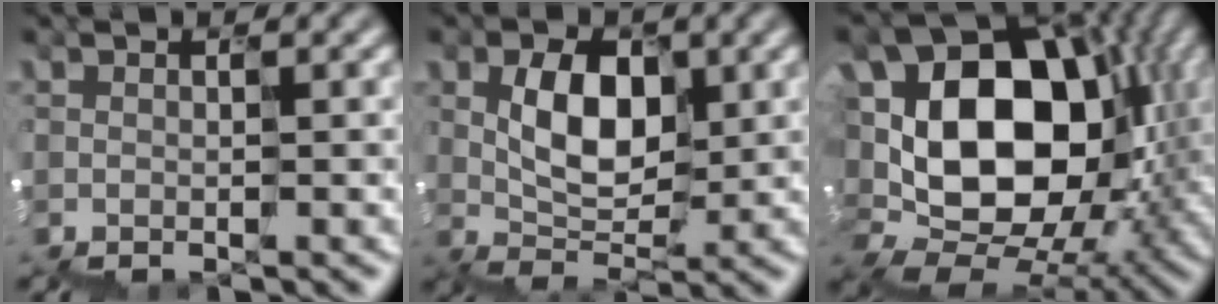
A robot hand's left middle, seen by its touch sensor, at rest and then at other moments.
{"total": 2.7, "force": [0.8, 2.0, 1.6], "torque": [-0.043, 0.005, 0.015]}
{"total": 14.9, "force": [1.3, 11.2, 9.8], "torque": [-0.188, 0.009, 0.025]}